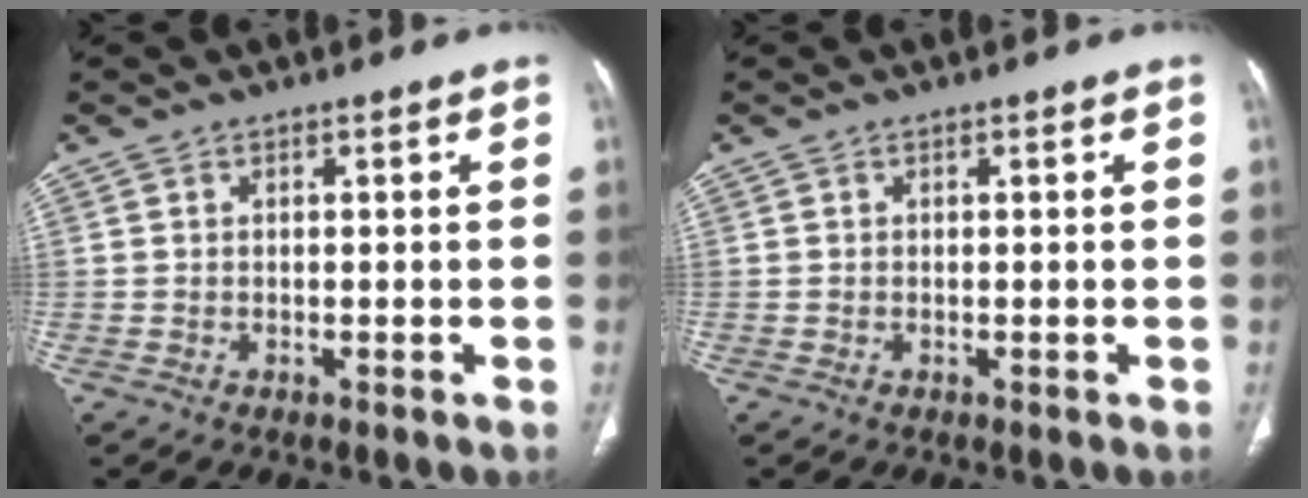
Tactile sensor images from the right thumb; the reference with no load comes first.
{"total": 0.0}